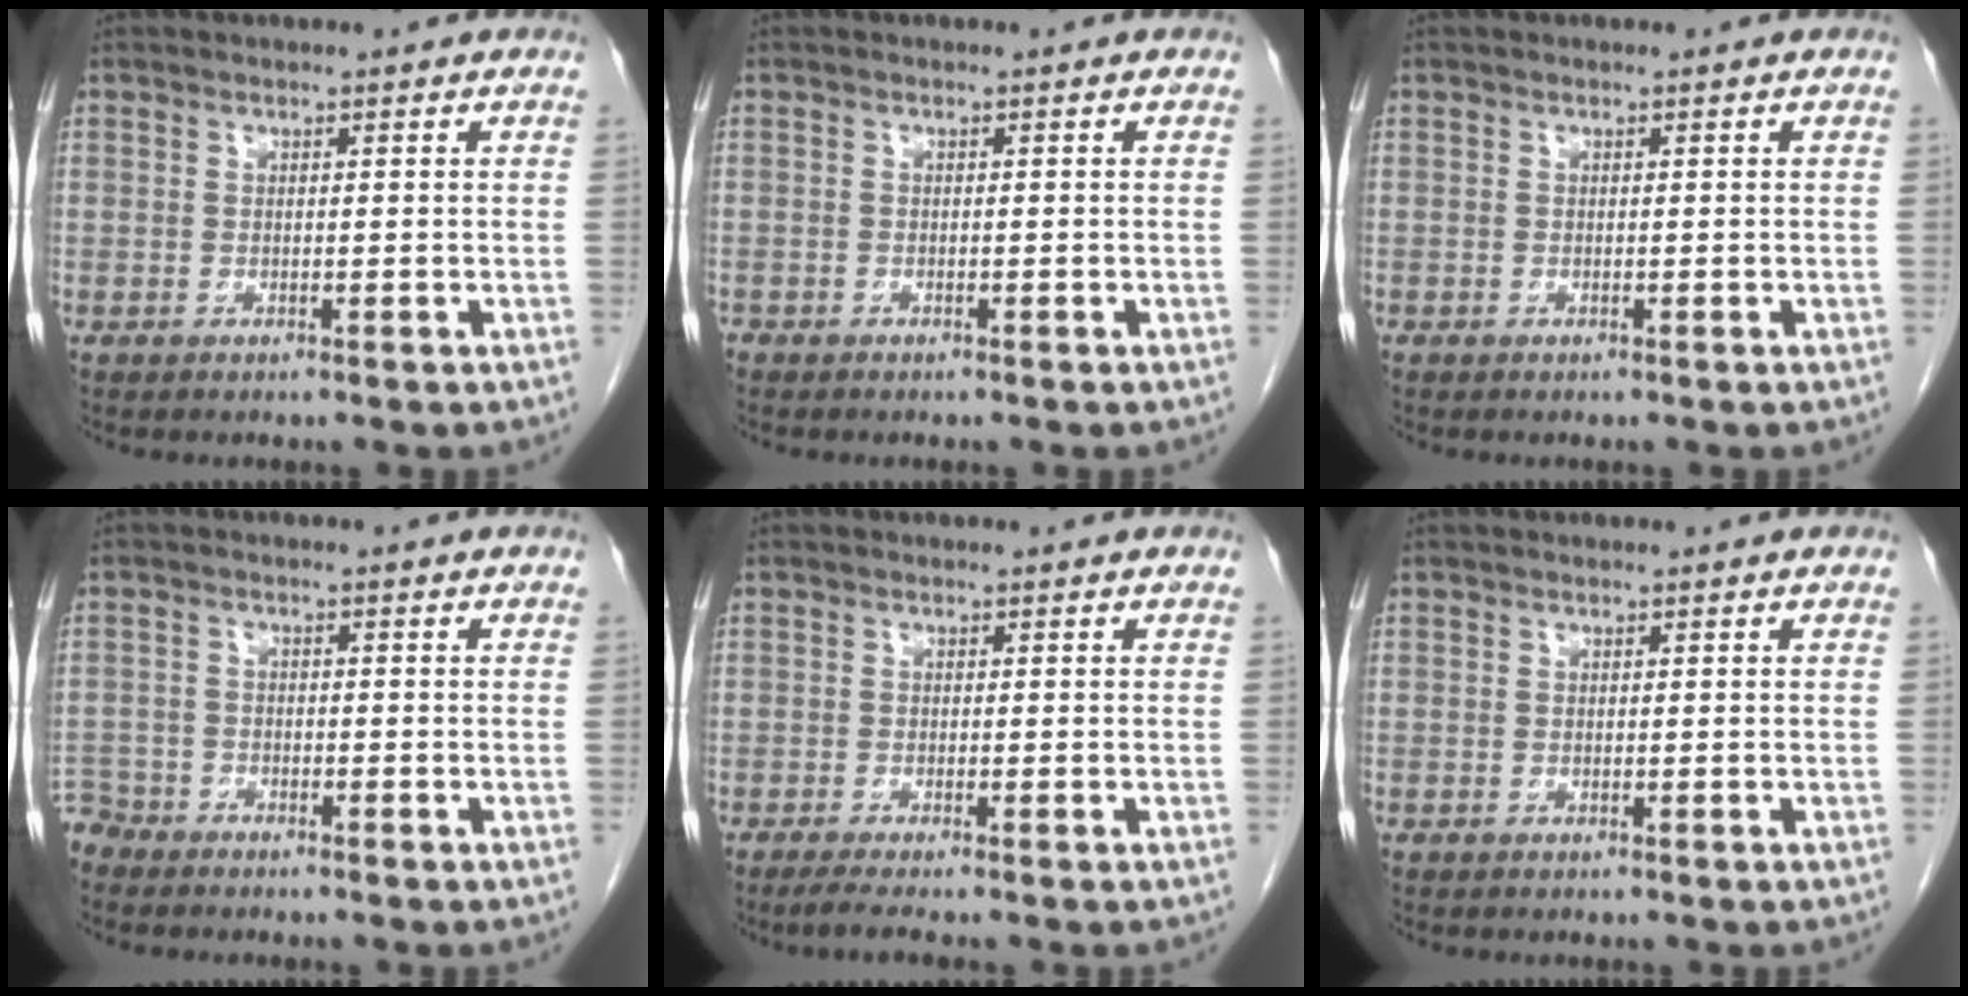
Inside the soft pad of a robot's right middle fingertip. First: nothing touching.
{"total": 1.1, "force": [-1.0, 0.5, 0.3], "torque": [-0.009, -0.001, -0.016]}
{"total": 0.0}
{"total": 3.9, "force": [-3.7, 1.2, -0.5], "torque": [0.011, -0.006, -0.074]}
{"total": 2.8, "force": [-2.2, -0.4, 1.6], "torque": [-0.034, -0.008, -0.042]}
{"total": 0.0}